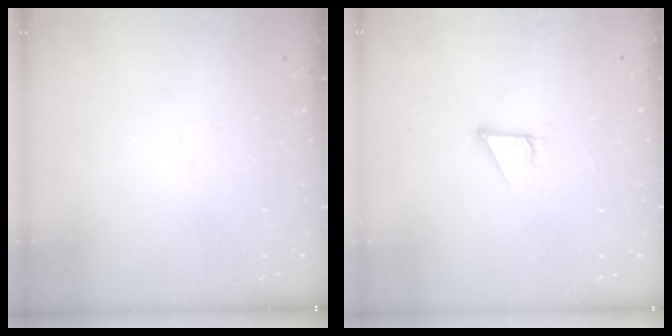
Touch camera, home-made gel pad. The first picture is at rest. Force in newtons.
{"total": 2.9, "press": 2.9, "slide": 0.1}